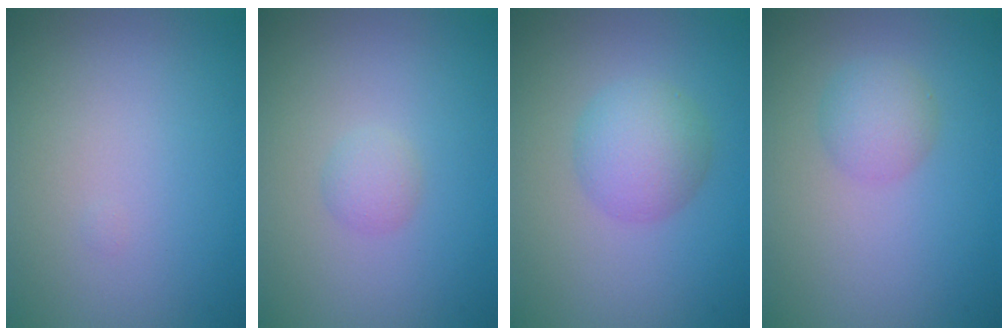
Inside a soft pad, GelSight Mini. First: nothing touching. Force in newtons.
{"total": 1.3, "press": 1.3, "slide": 0.1}
{"total": 3.8, "press": 3.8, "slide": 0.0}
{"total": 2.3, "press": 2.3, "slide": 0.0}